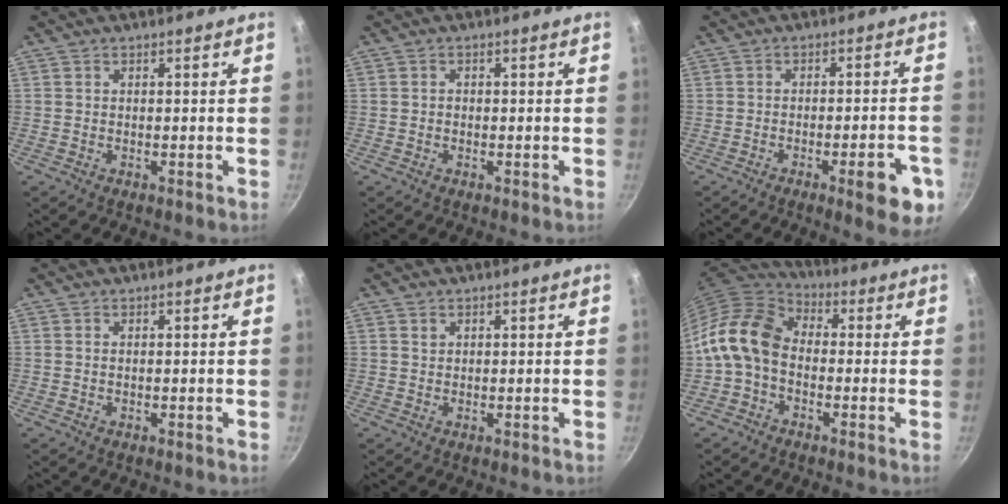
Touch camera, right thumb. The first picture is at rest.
{"total": 0.7, "force": [-0.1, 0.6, 0.3], "torque": [-0.006, 0.003, -0.002]}
{"total": 9.6, "force": [-4.2, 2.6, 8.2], "torque": [-0.086, 0.018, -0.050]}
{"total": 0.0}
{"total": 0.9, "force": [0.5, 0.7, 0.3], "torque": [-0.003, 0.001, 0.009]}
{"total": 11.7, "force": [-1.7, 8.5, 7.8], "torque": [-0.132, 0.037, -0.057]}